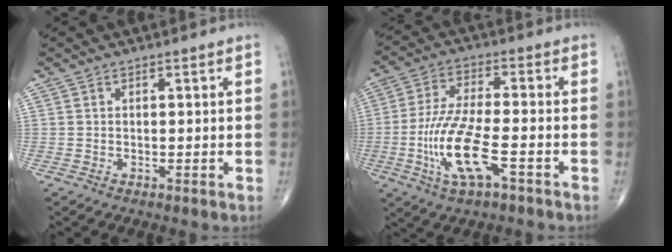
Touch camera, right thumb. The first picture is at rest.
{"total": 12.2, "force": [-4.1, 3.5, 10.9], "torque": [-0.231, 0.013, -0.075]}